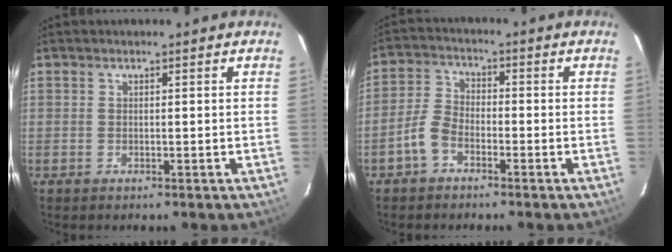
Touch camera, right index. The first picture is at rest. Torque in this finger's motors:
{"motor_torque": [0.56, -0.23, 0.05, 0.03]}